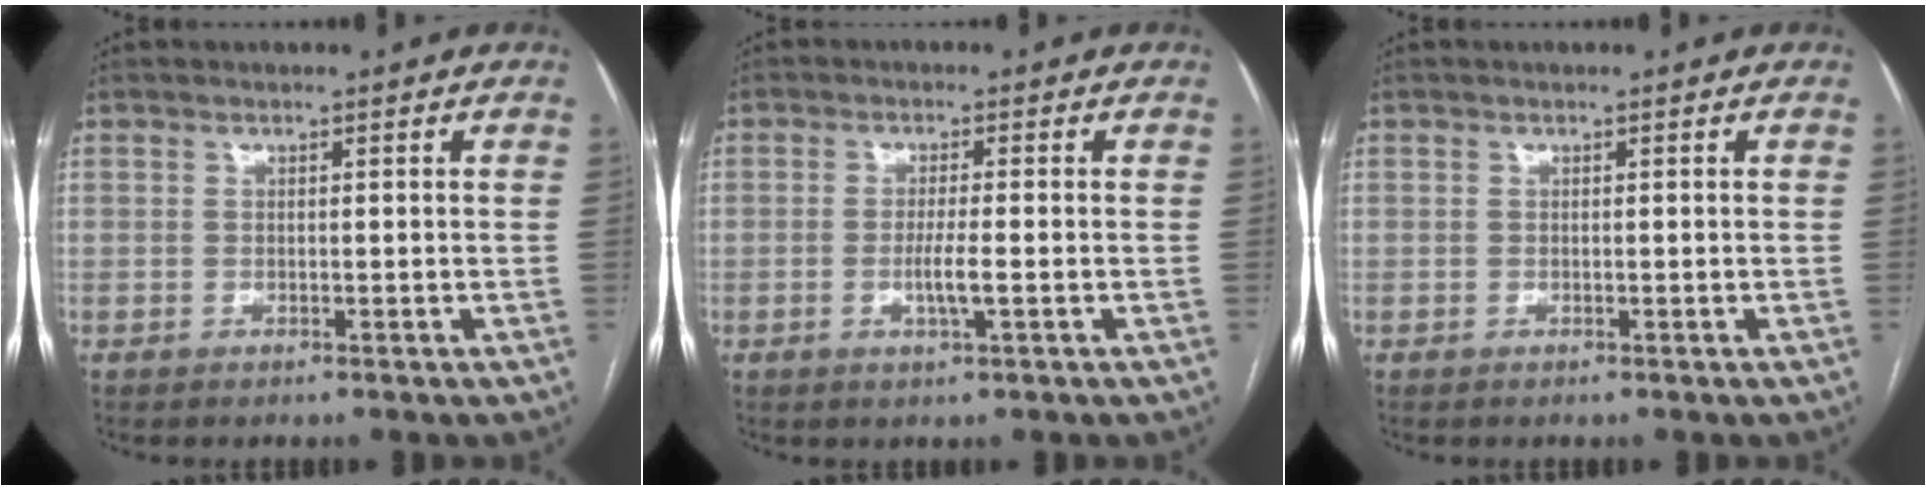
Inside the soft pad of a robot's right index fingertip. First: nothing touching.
{"total": 3.4, "force": [-0.8, 0.0, 3.3], "torque": [-0.065, -0.006, -0.015]}
{"total": 0.0}